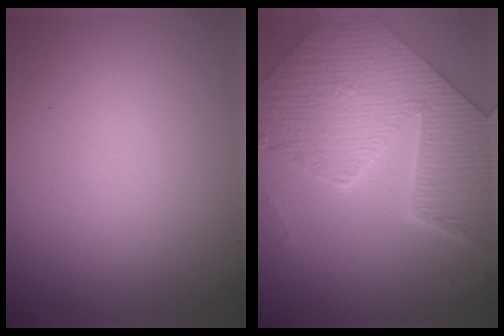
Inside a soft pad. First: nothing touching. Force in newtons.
{"total": 9.2, "press": 6.8, "slide": 6.2}